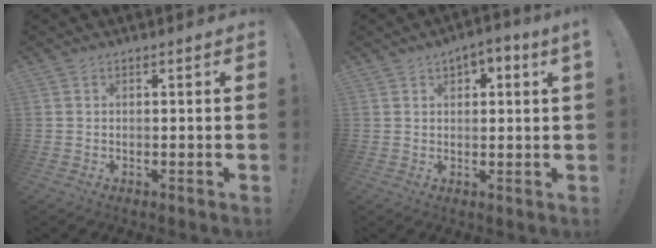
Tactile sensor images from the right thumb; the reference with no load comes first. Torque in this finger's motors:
{"motor_torque": [0.01, 0.01, 0.08, 0.11, 0.04]}